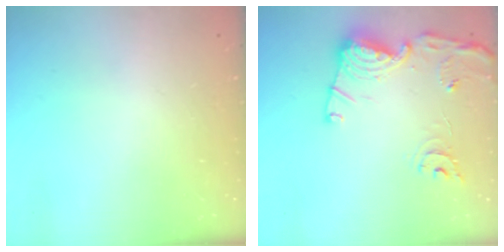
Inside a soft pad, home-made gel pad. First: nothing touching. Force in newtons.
{"total": 15.1, "press": 15.0, "slide": 1.6}